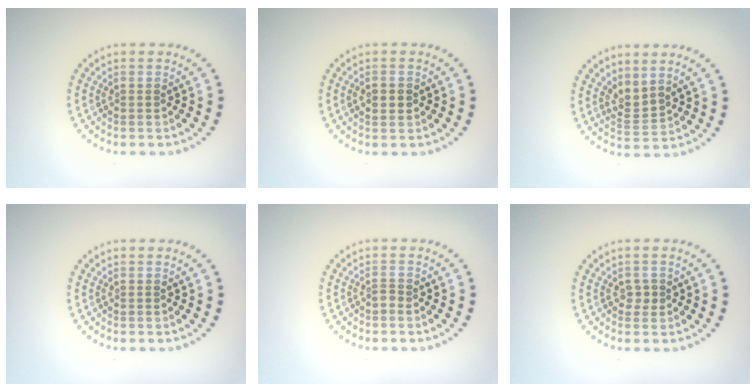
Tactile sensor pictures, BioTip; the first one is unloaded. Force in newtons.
{"total": 2.1, "press": 2.1, "slide": 0.1}
{"total": 2.2, "press": 1.5, "slide": 1.7}
{"total": 0.0}
{"total": 0.8, "press": 0.5, "slide": 0.7}
{"total": 1.1, "press": 1.0, "slide": 0.5}